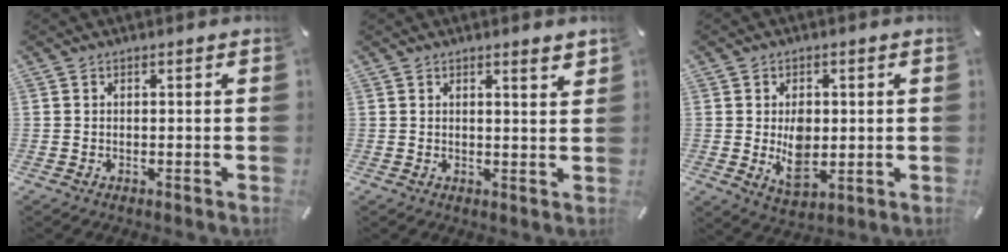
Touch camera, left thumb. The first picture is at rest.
{"total": 2.7, "force": [2.1, 0.1, 1.7], "torque": [-0.020, -0.014, 0.034]}
{"total": 7.1, "force": [0.1, 5.0, 5.1], "torque": [-0.078, -0.006, 0.000]}